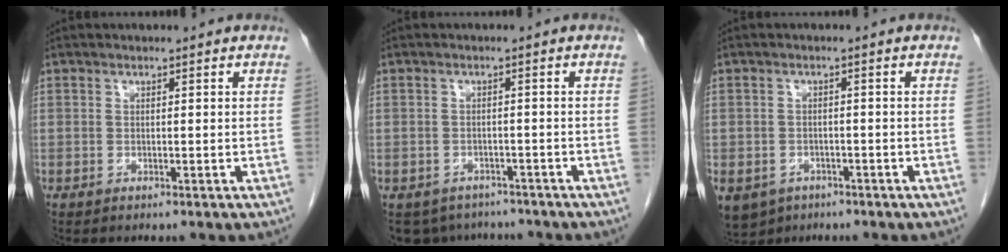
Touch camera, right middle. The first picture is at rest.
{"total": 7.1, "force": [-6.0, 3.7, 0.7], "torque": [-0.007, 0.004, -0.075]}
{"total": 9.5, "force": [-5.1, 7.4, 3.1], "torque": [-0.086, -0.004, -0.070]}